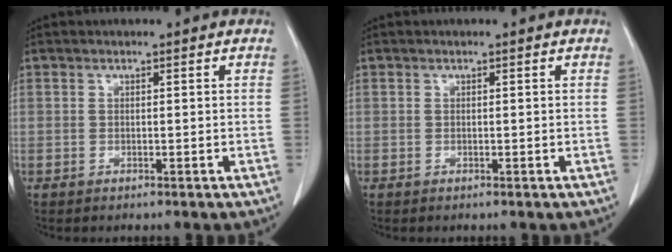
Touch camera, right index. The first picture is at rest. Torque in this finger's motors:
{"motor_torque": [0.00, 0.00, 0.00, 0.00]}